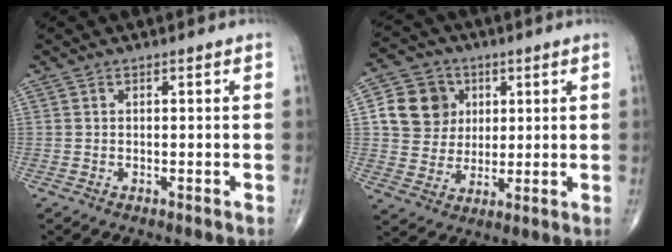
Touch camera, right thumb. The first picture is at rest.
{"total": 10.8, "force": [2.7, 9.7, 3.9], "torque": [-0.041, -0.002, 0.048]}